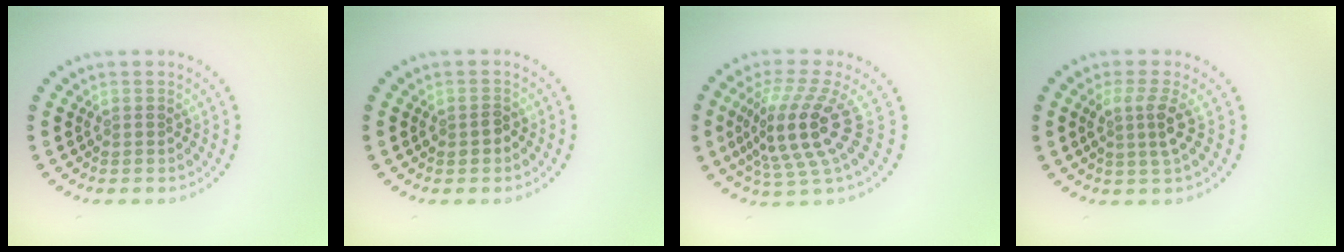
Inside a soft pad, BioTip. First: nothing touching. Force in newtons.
{"total": 1.2, "press": 1.2, "slide": 0.2}
{"total": 5.2, "press": 3.8, "slide": 3.6}
{"total": 2.5, "press": 1.9, "slide": 1.6}